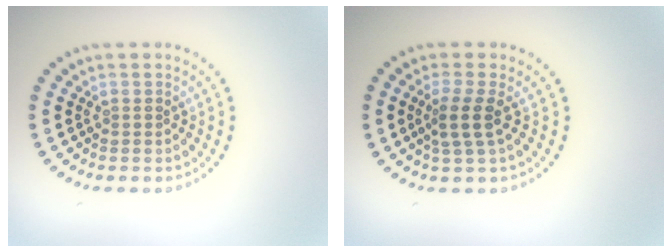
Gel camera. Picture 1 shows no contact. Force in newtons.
{"total": 2.3, "press": 1.8, "slide": 1.4}